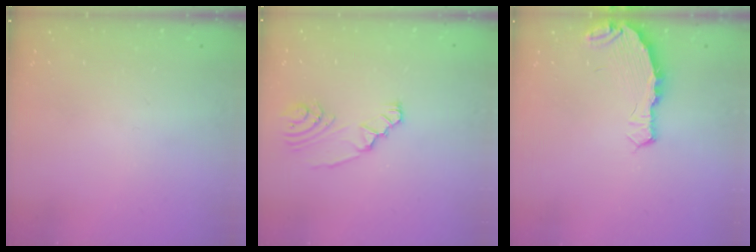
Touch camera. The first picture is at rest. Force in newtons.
{"total": 4.5, "press": 4.3, "slide": 1.5}
{"total": 4.9, "press": 4.8, "slide": 1.1}